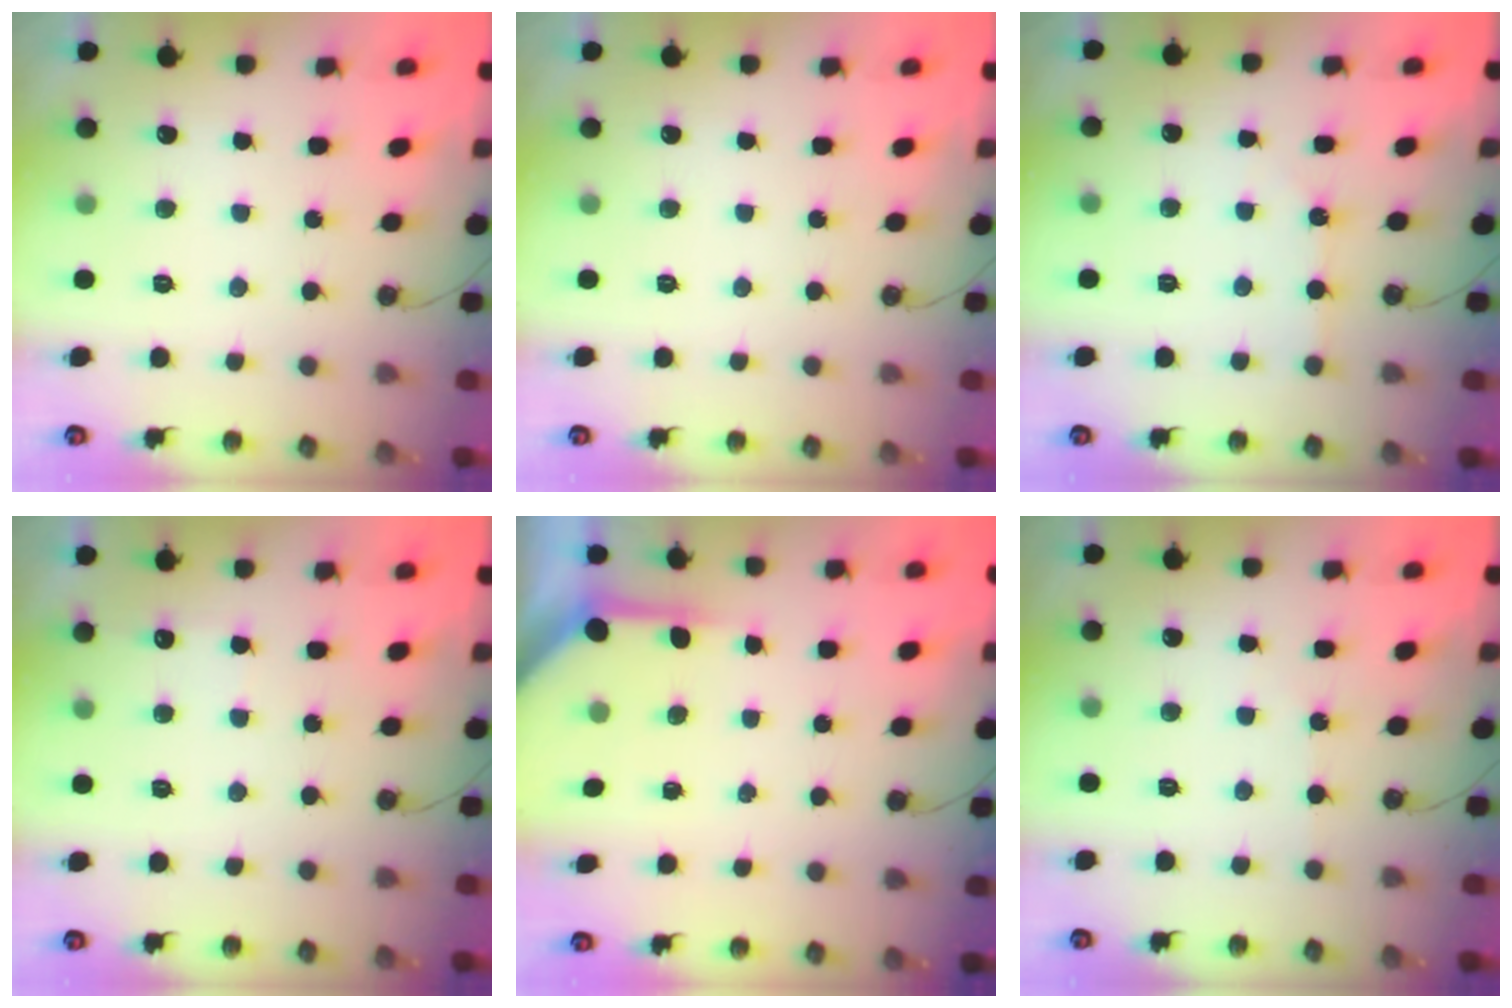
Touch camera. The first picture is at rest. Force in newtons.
{"total": 0.0}
{"total": 2.3, "press": 2.3, "slide": 0.4}
{"total": 3.0, "press": 3.0, "slide": 0.5}
{"total": 3.8, "press": 3.8, "slide": 0.5}
{"total": 2.3, "press": 2.3, "slide": 0.4}